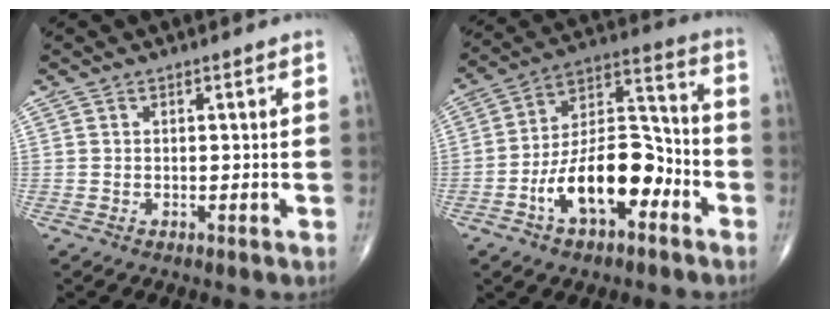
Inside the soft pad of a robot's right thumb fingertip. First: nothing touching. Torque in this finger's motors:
{"motor_torque": [2.53, 2.33, 1.40, -0.95, 0.15]}